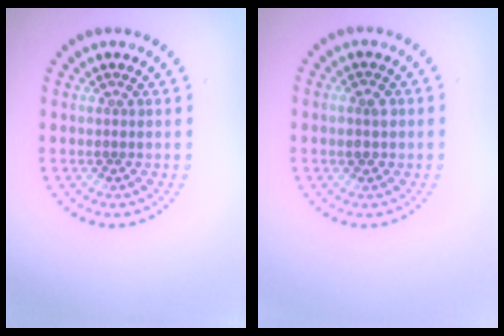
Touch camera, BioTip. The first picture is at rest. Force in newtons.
{"total": 1.4, "press": 1.4, "slide": 0.2}